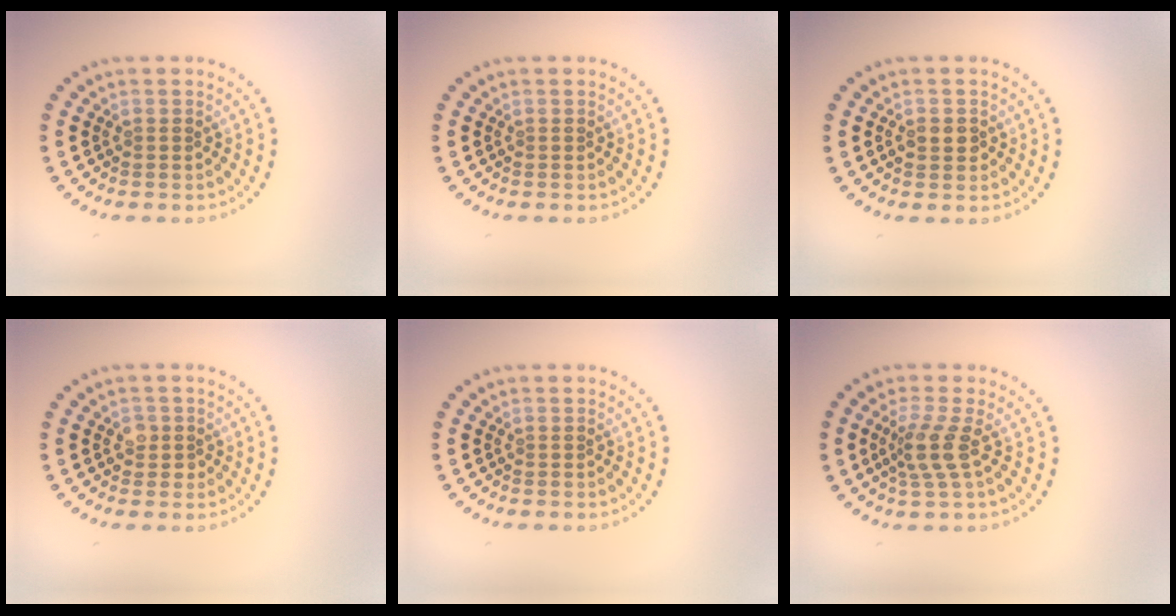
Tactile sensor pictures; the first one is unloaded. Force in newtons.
{"total": 0.0}
{"total": 1.8, "press": 1.7, "slide": 0.3}
{"total": 1.4, "press": 1.3, "slide": 0.6}
{"total": 0.0}
{"total": 2.8, "press": 2.1, "slide": 1.8}